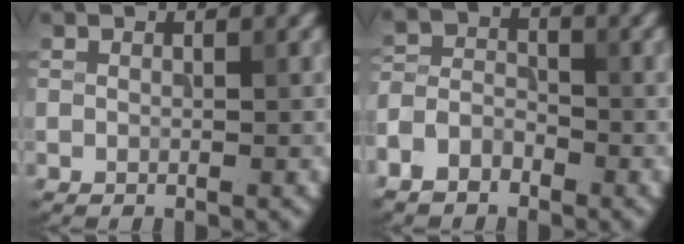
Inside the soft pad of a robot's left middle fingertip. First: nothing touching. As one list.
[{"total": 3.4, "force": [-2.4, 2.0, 1.4], "torque": [-0.027, 0.004, -0.056]}]